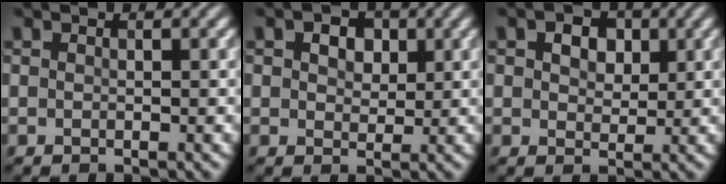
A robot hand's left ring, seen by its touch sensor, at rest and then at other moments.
{"total": 3.9, "force": [1.8, 2.6, 2.3], "torque": [-0.037, 0.006, 0.012]}
{"total": 3.9, "force": [1.7, 2.7, 2.3], "torque": [-0.040, 0.005, 0.012]}